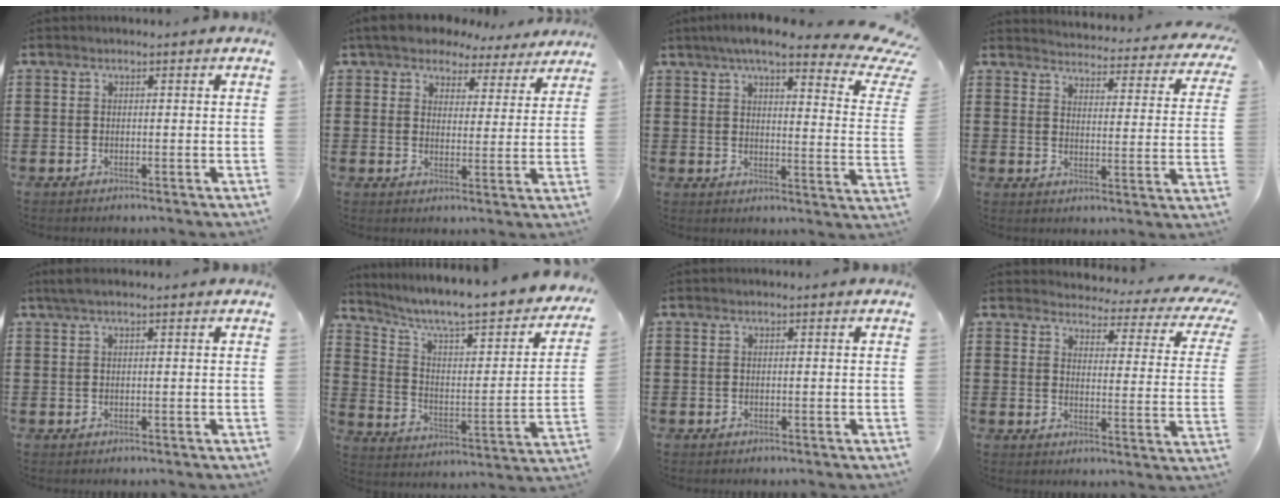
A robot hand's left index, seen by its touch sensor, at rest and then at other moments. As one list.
[{"total": 6.1, "force": [5.6, 1.9, 1.2], "torque": [-0.054, -0.021, 0.102]}, {"total": 8.5, "force": [6.3, 1.4, 5.6], "torque": [-0.099, -0.035, 0.099]}, {"total": 3.7, "force": [3.7, -0.3, 0.5], "torque": [-0.022, -0.038, 0.056]}, {"total": 1.4, "force": [0.8, 0.0, 1.2], "torque": [-0.023, 0.001, 0.014]}, {"total": 7.3, "force": [5.9, 0.8, 4.2], "torque": [-0.101, -0.052, 0.091]}, {"total": 0.0}, {"total": 3.7, "force": [3.4, 0.6, 1.4], "torque": [-0.040, -0.030, 0.053]}]